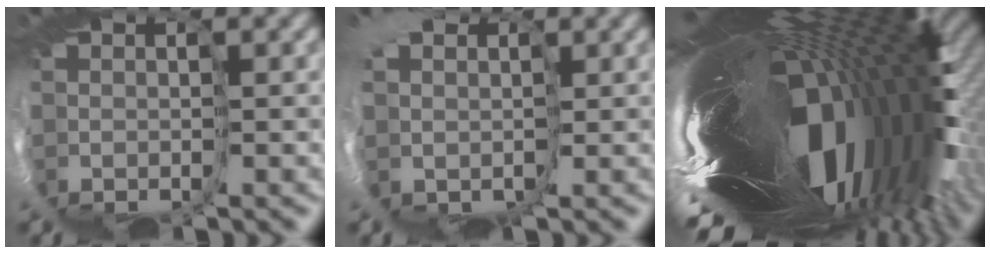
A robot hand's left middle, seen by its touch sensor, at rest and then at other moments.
{"total": 4.8, "force": [1.6, 4.0, 2.3], "torque": [-0.044, -0.014, 0.017]}
{"total": 16.4, "force": [-0.4, 4.4, 15.7], "torque": [-0.258, -0.012, -0.037]}